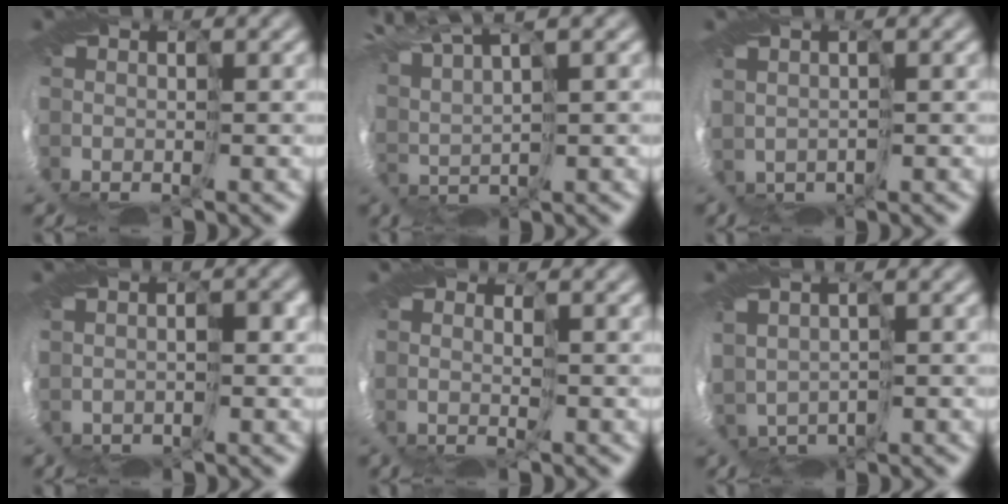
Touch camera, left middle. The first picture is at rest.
{"total": 5.2, "force": [4.9, -0.4, 1.7], "torque": [-0.066, 0.022, 0.084]}
{"total": 0.7, "force": [0.5, 0.5, -0.2], "torque": [-0.003, 0.000, 0.011]}
{"total": 1.3, "force": [-0.1, 0.9, 0.9], "torque": [-0.012, 0.014, 0.006]}
{"total": 1.2, "force": [0.4, -0.9, -0.6], "torque": [0.002, 0.000, 0.005]}
{"total": 2.4, "force": [0.3, 2.1, 1.0], "torque": [-0.027, -0.005, 0.013]}